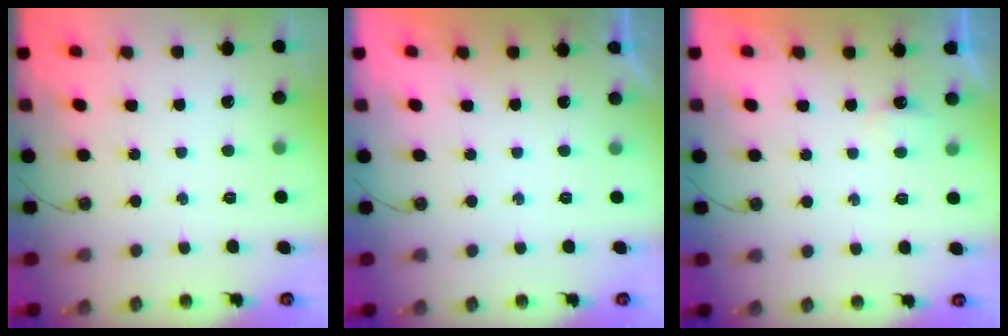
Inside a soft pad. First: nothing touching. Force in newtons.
{"total": 0.0}
{"total": 2.5, "press": 2.4, "slide": 0.5}